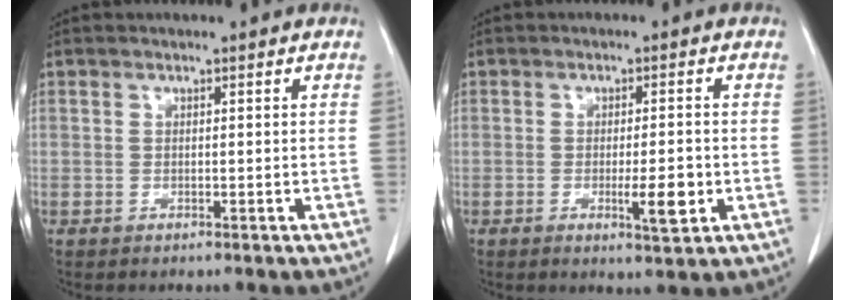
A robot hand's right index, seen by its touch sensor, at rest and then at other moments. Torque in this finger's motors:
{"motor_torque": [0.28, -0.21, 0.07, 0.06]}